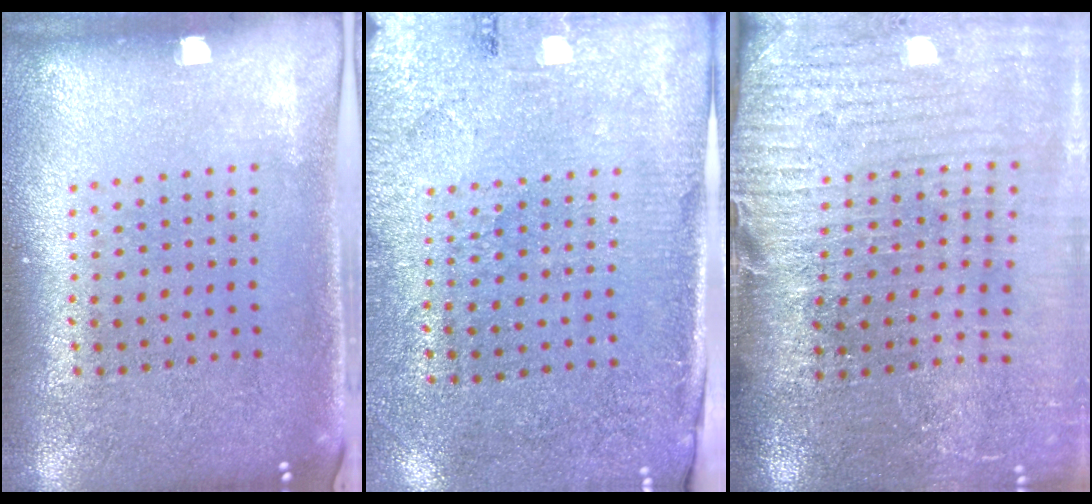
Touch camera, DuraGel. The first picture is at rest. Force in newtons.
{"total": 2.8, "press": 2.4, "slide": 1.3}
{"total": 4.0, "press": 3.6, "slide": 1.9}